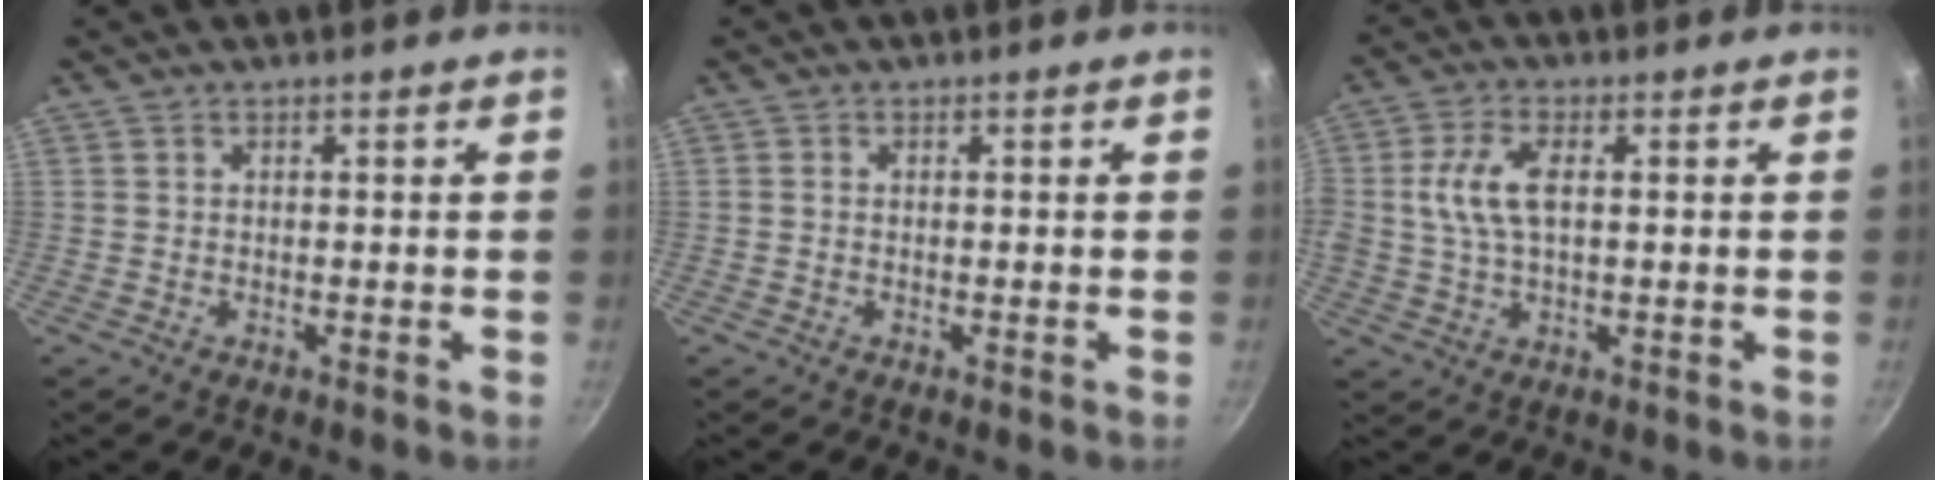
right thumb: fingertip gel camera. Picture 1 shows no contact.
{"total": 0.5, "force": [-0.2, 0.4, 0.2], "torque": [-0.002, 0.002, -0.005]}
{"total": 7.9, "force": [1.0, 4.2, 6.6], "torque": [-0.133, 0.012, 0.015]}